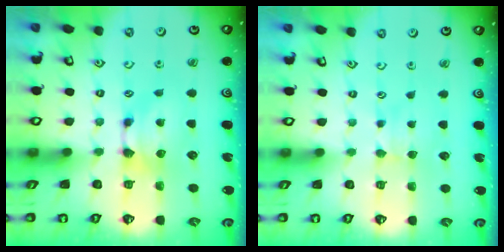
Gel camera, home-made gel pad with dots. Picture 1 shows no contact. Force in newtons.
{"total": 2.4, "press": 2.3, "slide": 0.5}